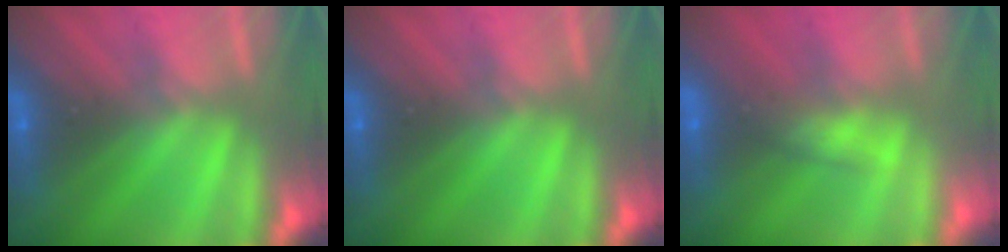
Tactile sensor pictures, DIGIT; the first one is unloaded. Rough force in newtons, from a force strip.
{"total": 0.0}
{"total": 2.7}